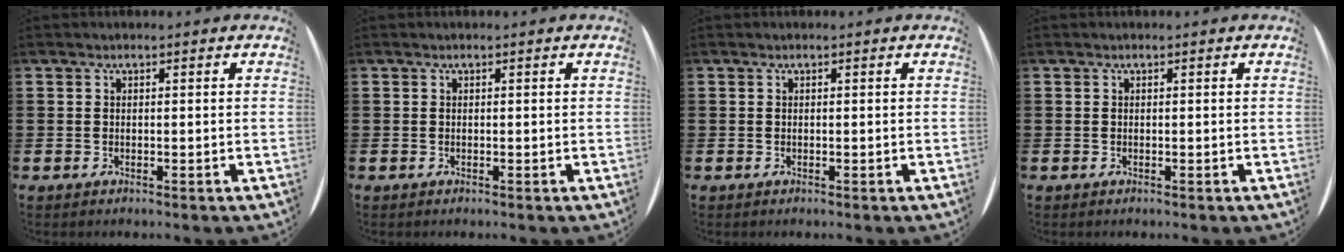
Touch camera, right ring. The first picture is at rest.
{"total": 0.0}
{"total": 0.0}
{"total": 0.0}